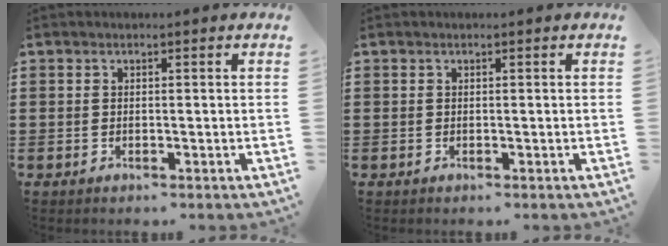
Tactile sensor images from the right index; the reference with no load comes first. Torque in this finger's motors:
{"motor_torque": [0.00, 0.00, 0.00, -0.01]}